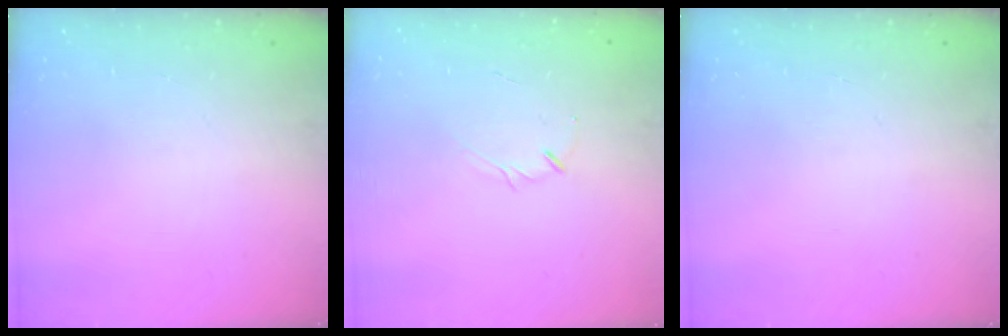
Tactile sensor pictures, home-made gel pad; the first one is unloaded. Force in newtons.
{"total": 2.4, "press": 2.3, "slide": 0.5}
{"total": 0.0}